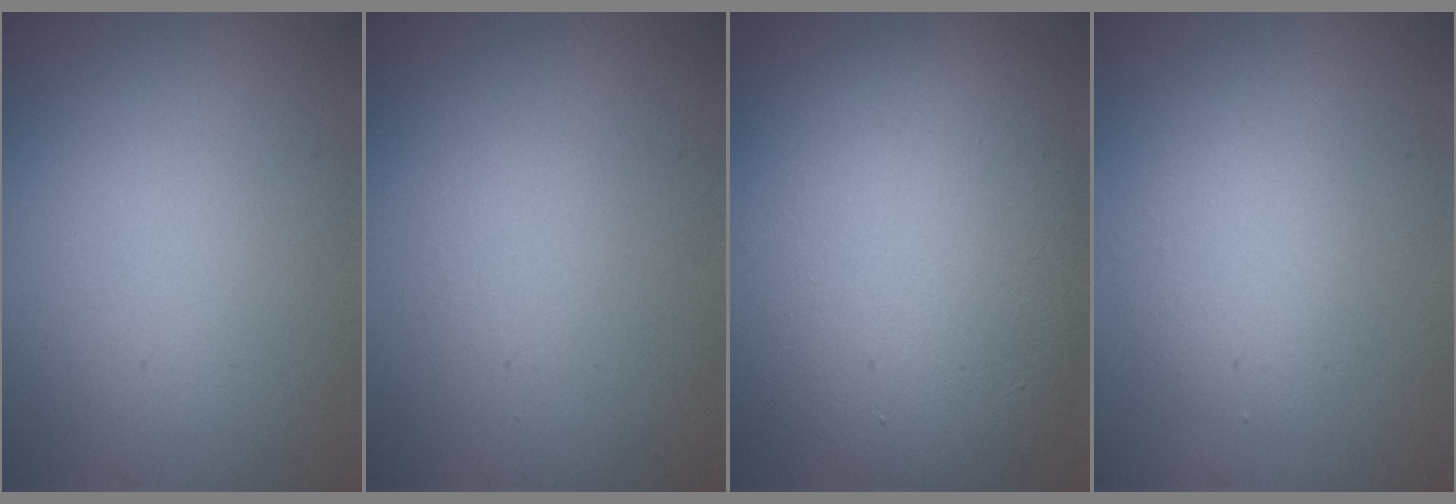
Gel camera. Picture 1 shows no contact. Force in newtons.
{"total": 0.7, "press": 0.7, "slide": 0.1}
{"total": 14.0, "press": 14.0, "slide": 0.6}
{"total": 2.2, "press": 2.2, "slide": 0.1}